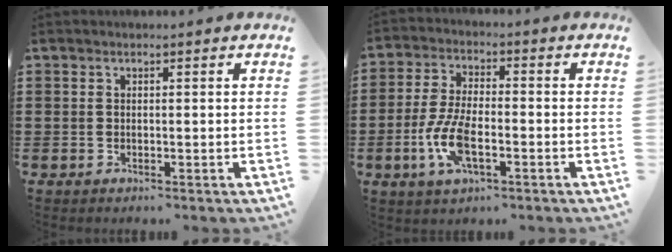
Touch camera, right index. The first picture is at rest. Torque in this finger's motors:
{"motor_torque": [2.14, 0.00, 0.77, 0.21]}